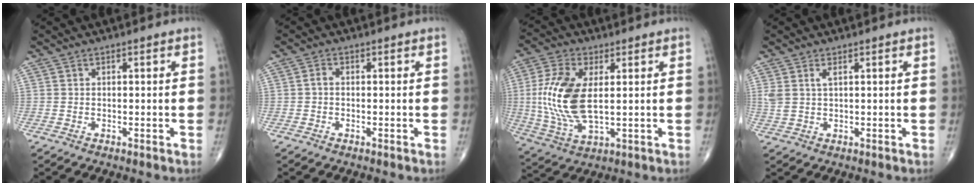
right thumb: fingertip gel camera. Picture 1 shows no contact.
{"total": 1.1, "force": [-0.2, 0.7, 0.8], "torque": [-0.013, 0.002, -0.008]}
{"total": 14.8, "force": [1.2, 7.3, 12.8], "torque": [-0.281, -0.007, 0.030]}
{"total": 2.7, "force": [1.1, 1.0, 2.2], "torque": [-0.056, 0.006, 0.030]}